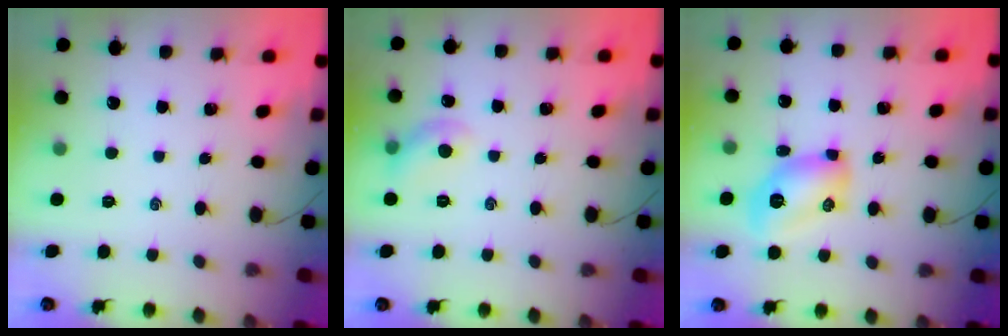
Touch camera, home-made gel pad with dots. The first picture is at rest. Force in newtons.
{"total": 6.0, "press": 5.9, "slide": 1.2}
{"total": 9.5, "press": 9.4, "slide": 1.3}